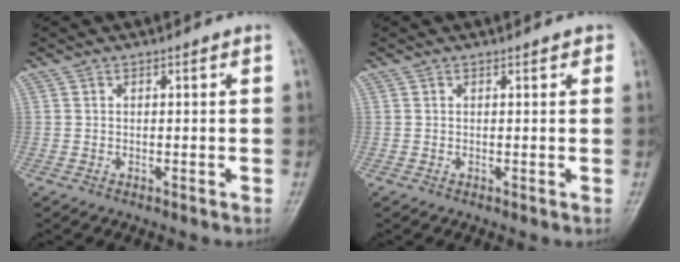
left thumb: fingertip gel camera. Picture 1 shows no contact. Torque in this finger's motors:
{"motor_torque": [-0.11, 0.02, 0.08, -0.02, 0.04]}